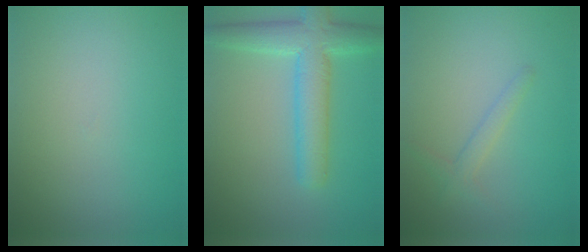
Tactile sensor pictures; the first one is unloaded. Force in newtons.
{"total": 5.6, "press": 5.6, "slide": 0.3}
{"total": 1.4, "press": 1.4, "slide": 0.1}